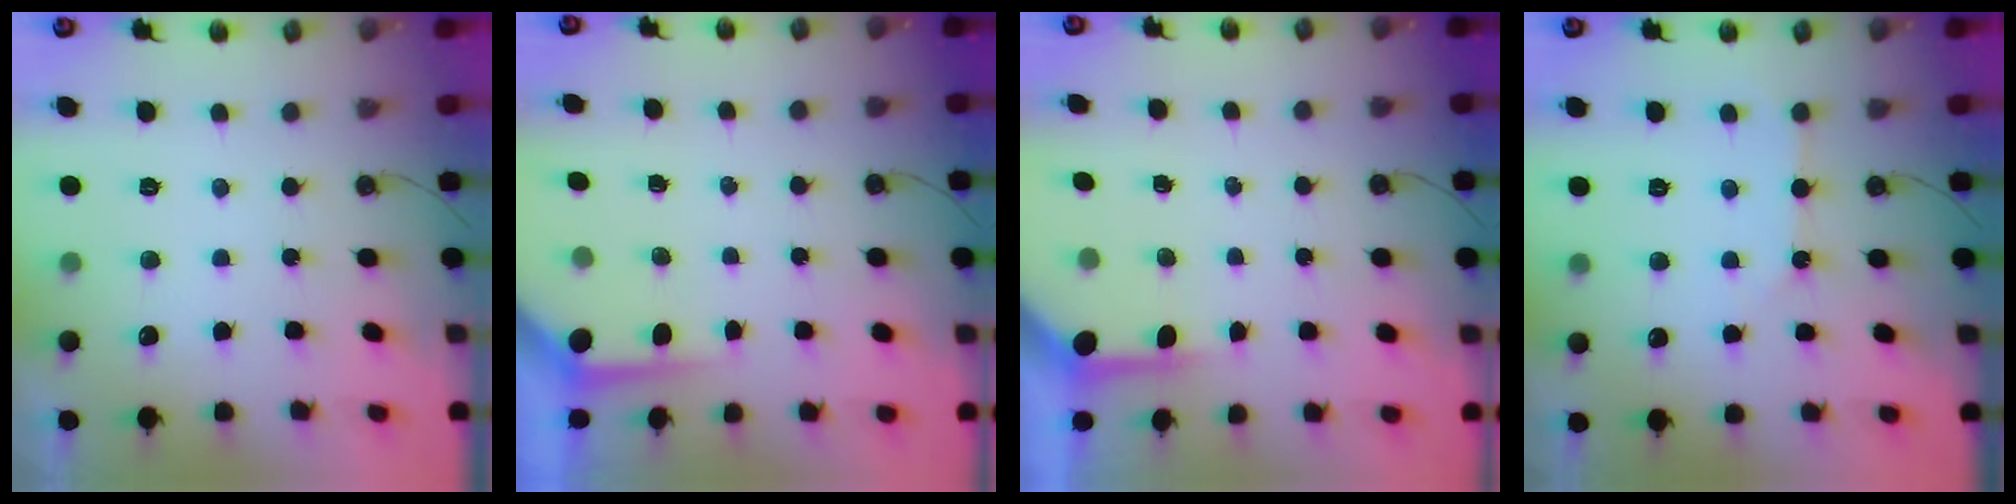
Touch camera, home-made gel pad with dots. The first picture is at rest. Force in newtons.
{"total": 3.6, "press": 3.6, "slide": 0.3}
{"total": 3.8, "press": 3.8, "slide": 0.4}
{"total": 2.4, "press": 2.4, "slide": 0.4}